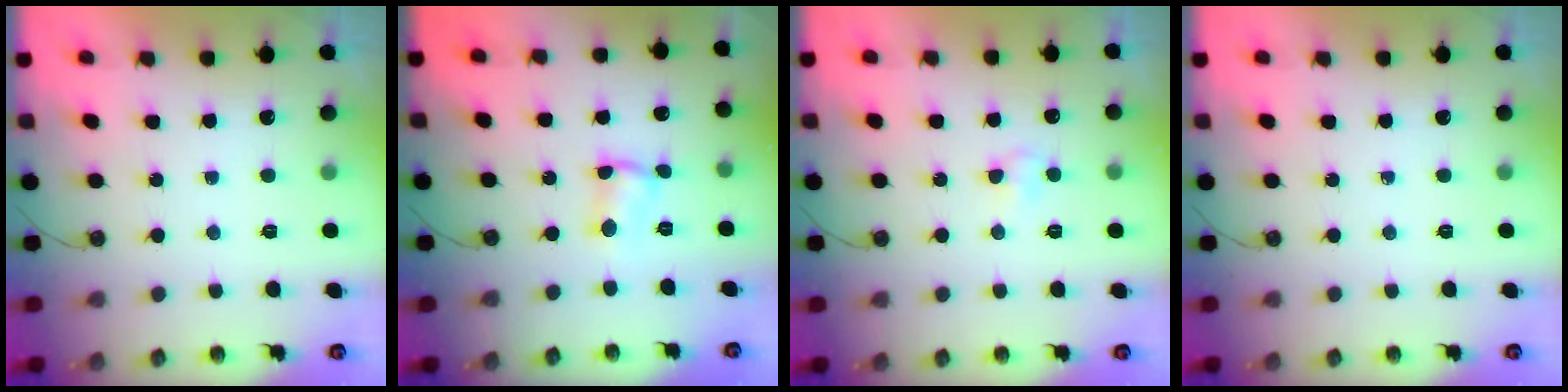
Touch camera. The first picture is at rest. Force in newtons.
{"total": 2.9, "press": 2.9, "slide": 0.2}
{"total": 2.9, "press": 2.7, "slide": 0.9}
{"total": 0.0}